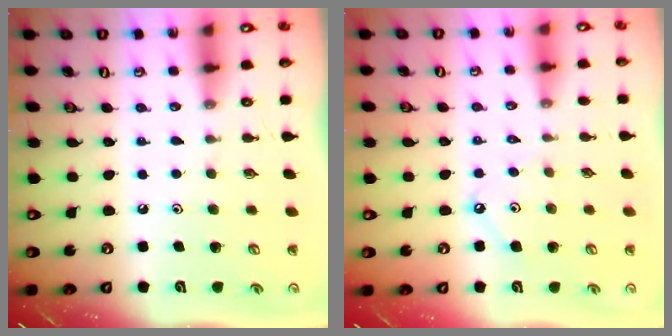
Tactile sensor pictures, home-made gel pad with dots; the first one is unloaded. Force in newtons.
{"total": 3.1, "press": 3.1, "slide": 0.4}